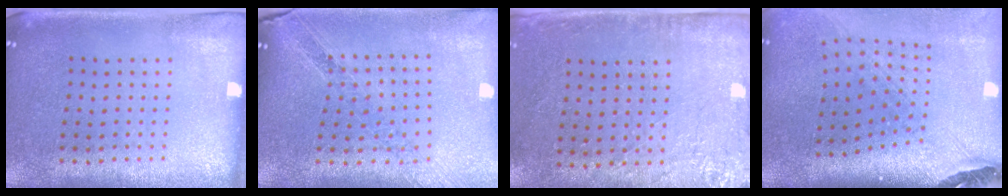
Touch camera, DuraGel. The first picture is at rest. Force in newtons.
{"total": 1.1, "press": 1.1, "slide": 0.3}
{"total": 2.9, "press": 2.3, "slide": 1.6}
{"total": 2.8, "press": 2.1, "slide": 1.9}